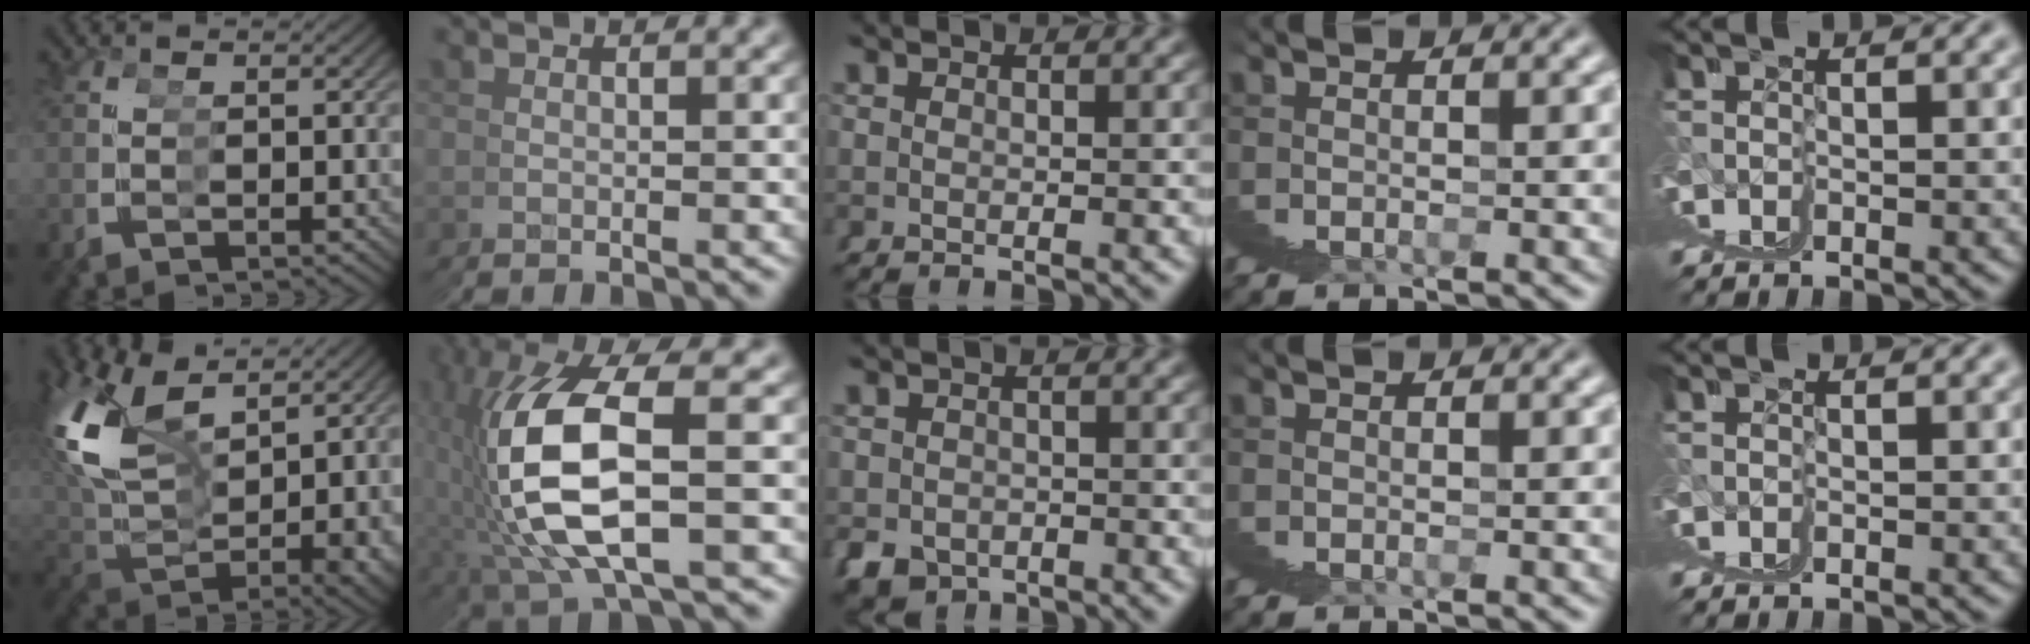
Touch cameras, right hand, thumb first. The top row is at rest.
{"thumb": {"total": 11.4, "force": [1.8, 7.4, 8.5], "torque": [-0.194, -0.036, 0.051]}, "index": {"total": 11.5, "force": [0.5, 6.1, 9.7], "torque": [-0.230, -0.022, 0.033]}, "middle": {"total": 4.6, "force": [-3.2, 3.1, 1.4], "torque": [-0.021, -0.035, -0.039]}}